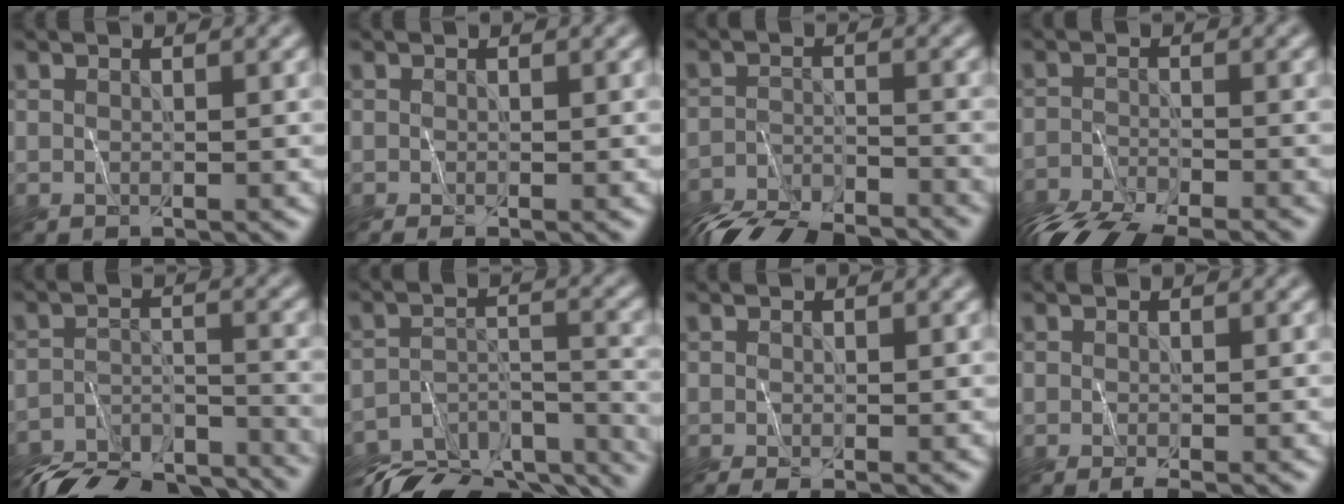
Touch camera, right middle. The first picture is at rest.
{"total": 0.7, "force": [-0.2, 0.1, 0.6], "torque": [-0.013, -0.003, -0.008]}
{"total": 8.8, "force": [-8.4, 1.5, 2.1], "torque": [-0.043, -0.025, -0.146]}
{"total": 7.2, "force": [-6.5, 1.4, 2.8], "torque": [-0.054, -0.034, -0.118]}
{"total": 10.7, "force": [-10.4, 1.7, 1.9], "torque": [-0.031, -0.012, -0.166]}
{"total": 11.9, "force": [-11.3, 2.7, 2.6], "torque": [-0.037, -0.002, -0.158]}
{"total": 1.0, "force": [-0.4, 0.3, 0.9], "torque": [-0.020, -0.003, -0.009]}
{"total": 1.4, "force": [-0.7, 0.3, 1.2], "torque": [-0.019, -0.004, -0.014]}